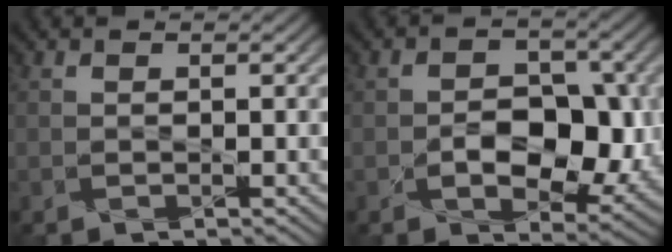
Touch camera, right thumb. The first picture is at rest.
{"total": 7.6, "force": [-1.5, 5.0, 5.5], "torque": [-0.075, -0.017, -0.018]}